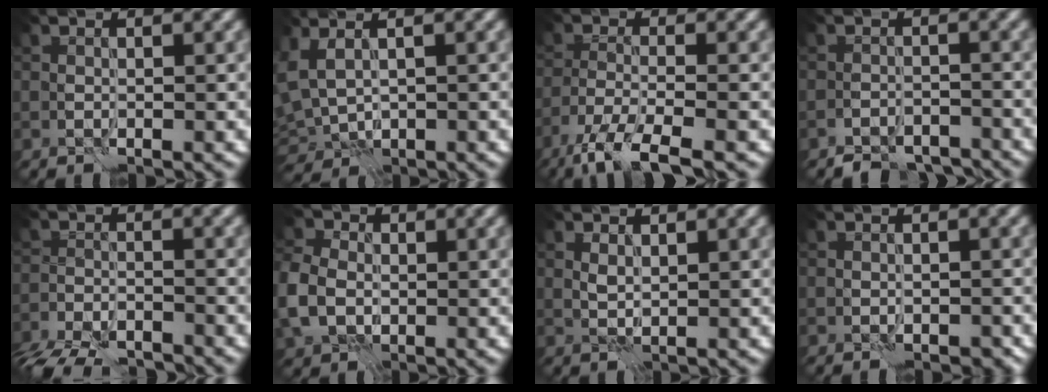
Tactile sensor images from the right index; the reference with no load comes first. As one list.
[{"total": 3.9, "force": [0.5, 2.5, 2.9], "torque": [-0.064, -0.006, 0.031]}, {"total": 6.1, "force": [-4.4, 1.2, 4.0], "torque": [-0.073, -0.010, -0.086]}, {"total": 3.7, "force": [-3.5, 1.2, 0.5], "torque": [-0.001, -0.002, -0.058]}, {"total": 6.7, "force": [-6.2, 1.7, 1.9], "torque": [-0.035, -0.020, -0.107]}, {"total": 5.7, "force": [-0.8, 4.6, 3.3], "torque": [-0.099, -0.008, -0.022]}, {"total": 0.9, "force": [0.8, 0.3, 0.4], "torque": [-0.013, -0.001, 0.017]}, {"total": 1.2, "force": [-0.8, 0.7, 0.4], "torque": [-0.009, 0.002, -0.009]}]